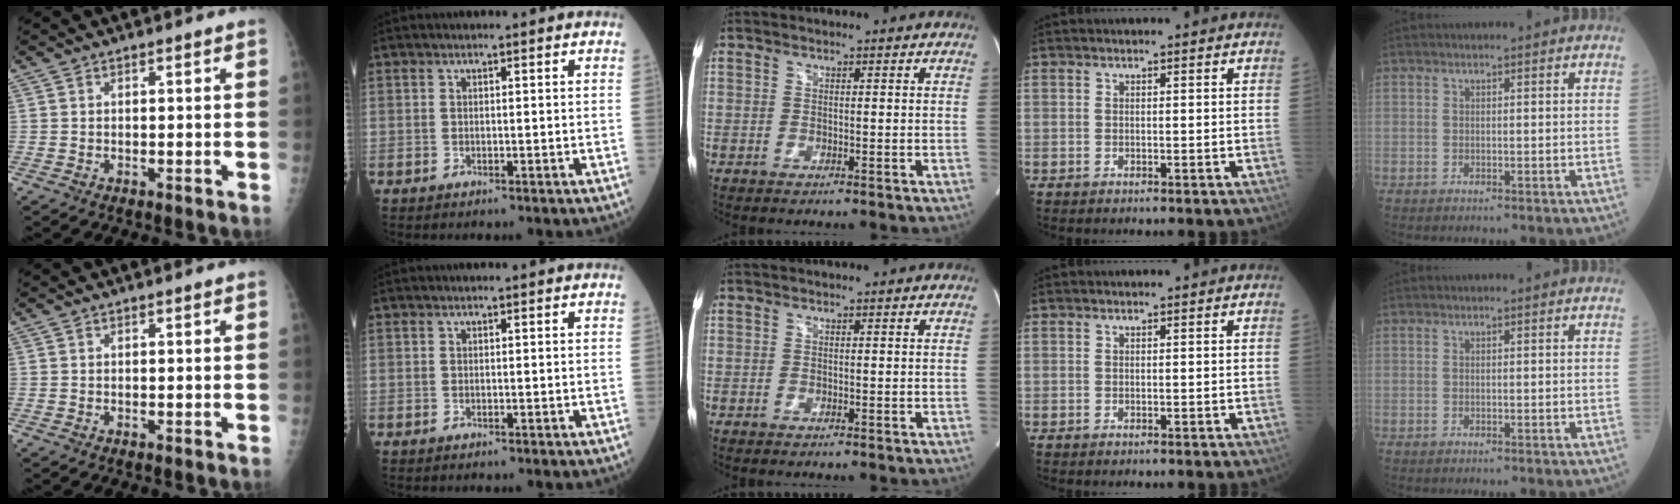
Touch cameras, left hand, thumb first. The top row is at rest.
{}